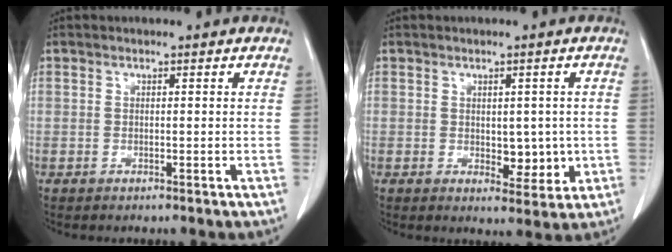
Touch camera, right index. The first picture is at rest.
{"total": 4.8, "force": [-0.2, 2.7, 4.0], "torque": [-0.044, -0.005, 0.007]}